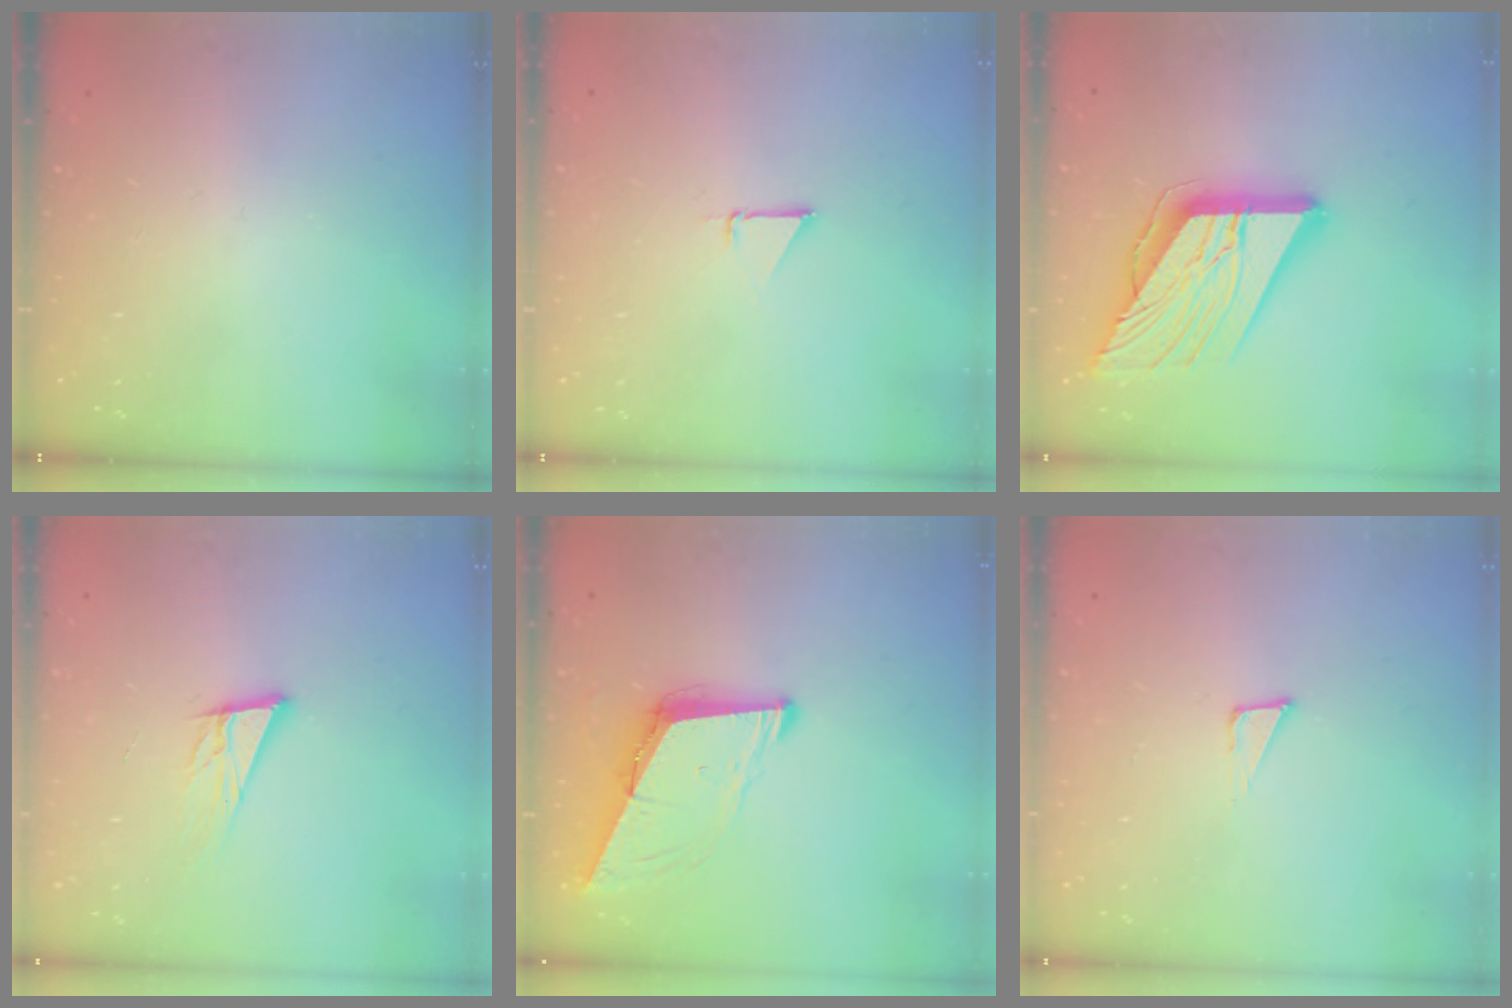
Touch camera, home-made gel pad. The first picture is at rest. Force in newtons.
{"total": 1.5, "press": 1.5, "slide": 0.0}
{"total": 24.5, "press": 24.3, "slide": 3.0}
{"total": 12.2, "press": 11.7, "slide": 3.4}
{"total": 8.6, "press": 7.8, "slide": 3.6}
{"total": 3.6, "press": 3.5, "slide": 0.9}